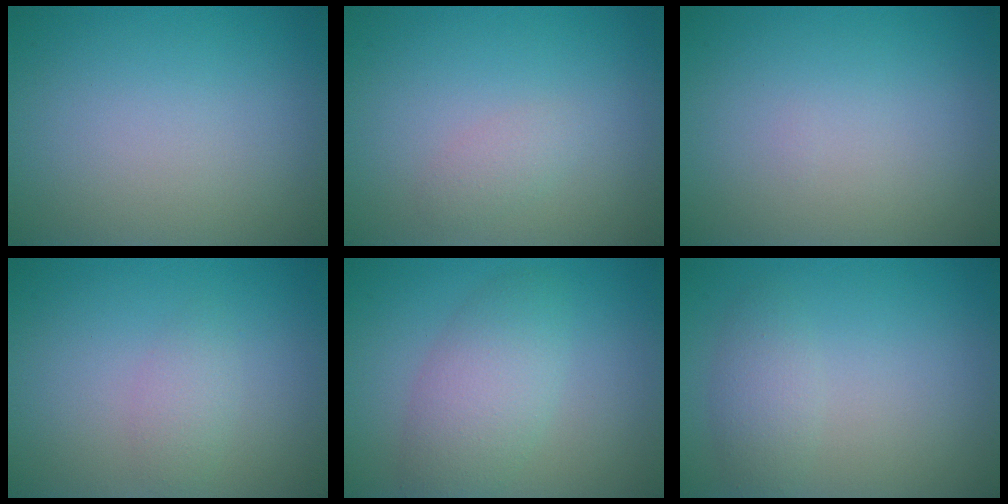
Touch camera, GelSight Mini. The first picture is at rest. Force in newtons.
{"total": 1.2, "press": 1.2, "slide": 0.1}
{"total": 0.0}
{"total": 1.5, "press": 1.5, "slide": 0.0}
{"total": 4.4, "press": 4.4, "slide": 0.2}
{"total": 2.0, "press": 2.0, "slide": 0.0}